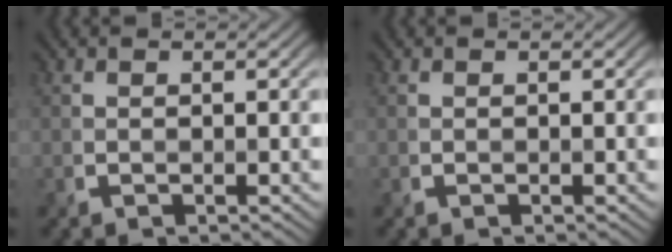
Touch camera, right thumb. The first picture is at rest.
{"total": 0.0}